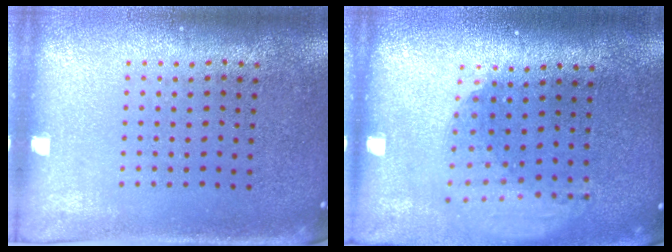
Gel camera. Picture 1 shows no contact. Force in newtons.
{"total": 1.9, "press": 1.5, "slide": 1.1}